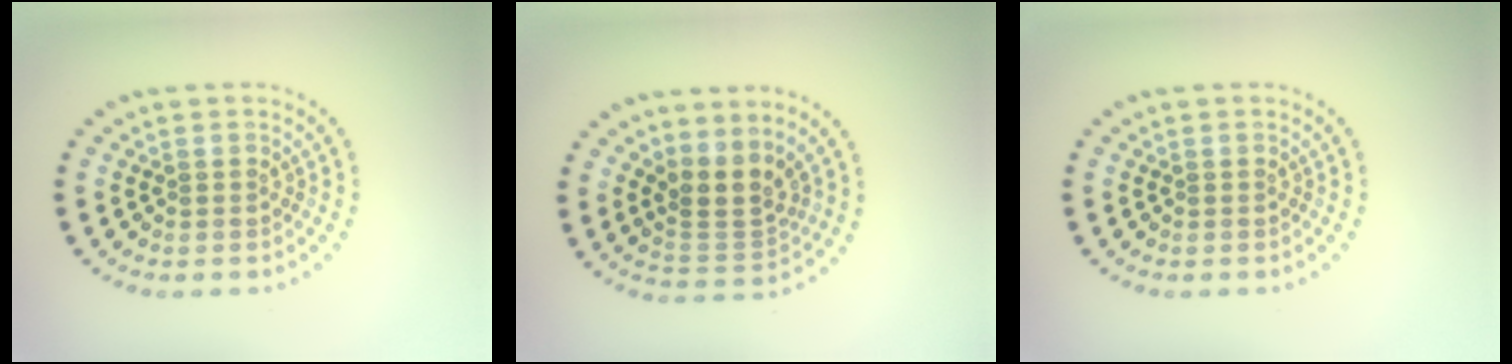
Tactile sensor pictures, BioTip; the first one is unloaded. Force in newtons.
{"total": 3.0, "press": 2.2, "slide": 2.1}
{"total": 0.0}